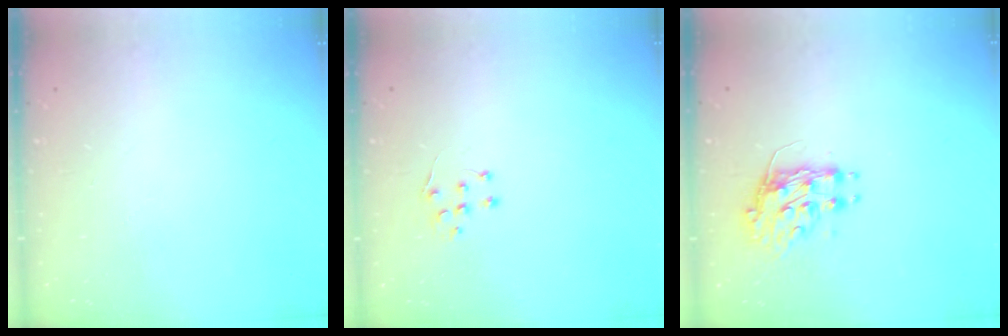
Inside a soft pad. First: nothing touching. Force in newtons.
{"total": 5.1, "press": 5.1, "slide": 0.7}
{"total": 8.7, "press": 8.7, "slide": 0.5}